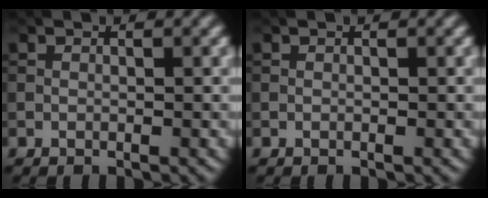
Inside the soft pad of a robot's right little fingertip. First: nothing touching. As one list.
[{"total": 0.0}]